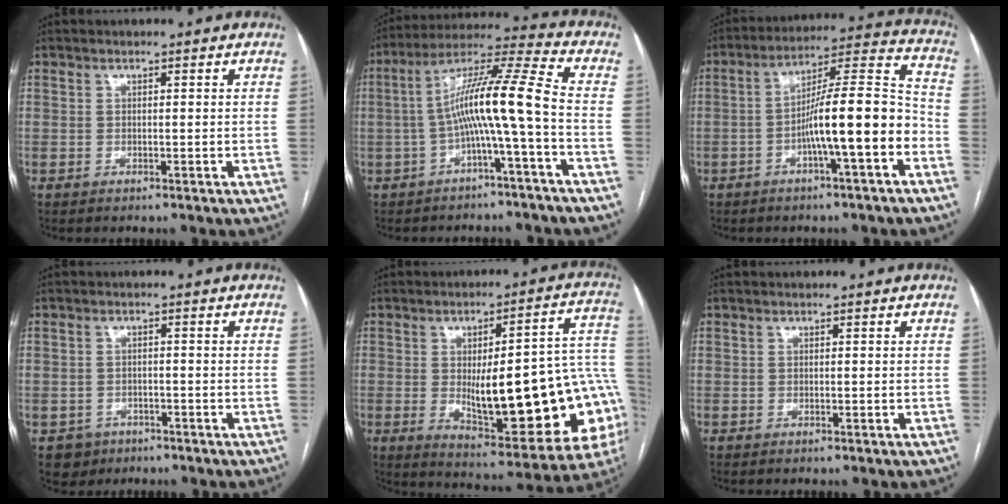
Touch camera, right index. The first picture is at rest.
{"total": 11.6, "force": [-2.2, -0.8, 11.4], "torque": [-0.196, 0.035, -0.043]}
{"total": 12.9, "force": [-4.2, 1.0, 12.2], "torque": [-0.195, 0.026, -0.065]}
{"total": 3.7, "force": [-1.9, 3.1, 0.0], "torque": [0.004, 0.010, -0.028]}
{"total": 25.9, "force": [-3.2, 6.6, 24.8], "torque": [-0.259, 0.020, -0.022]}
{"total": 0.0}